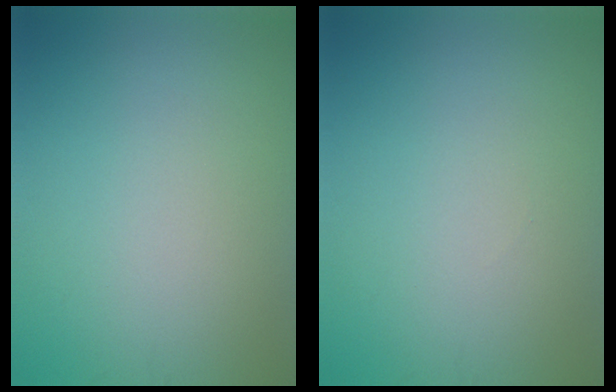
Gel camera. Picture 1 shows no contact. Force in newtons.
{"total": 0.0}